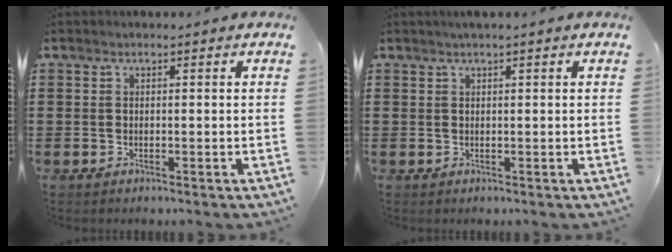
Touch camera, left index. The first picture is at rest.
{"total": 0.8, "force": [0.5, -0.1, 0.7], "torque": [-0.012, 0.000, 0.008]}